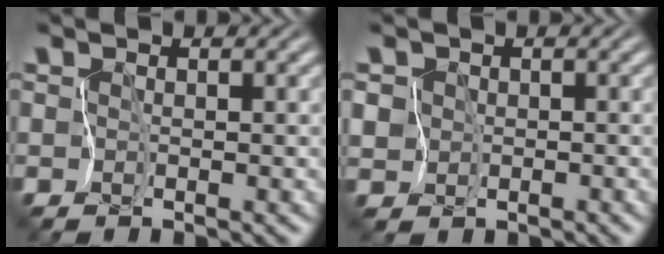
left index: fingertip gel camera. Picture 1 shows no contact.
{"total": 5.8, "force": [1.6, 5.3, 1.8], "torque": [-0.054, 0.018, 0.001]}